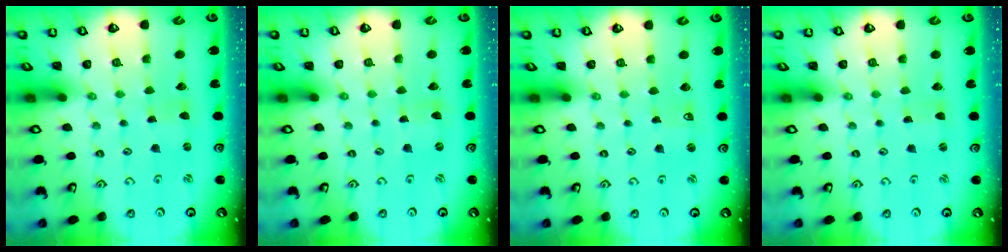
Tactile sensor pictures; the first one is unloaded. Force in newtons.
{"total": 0.0}
{"total": 1.9, "press": 1.8, "slide": 0.4}
{"total": 0.9, "press": 0.9, "slide": 0.2}